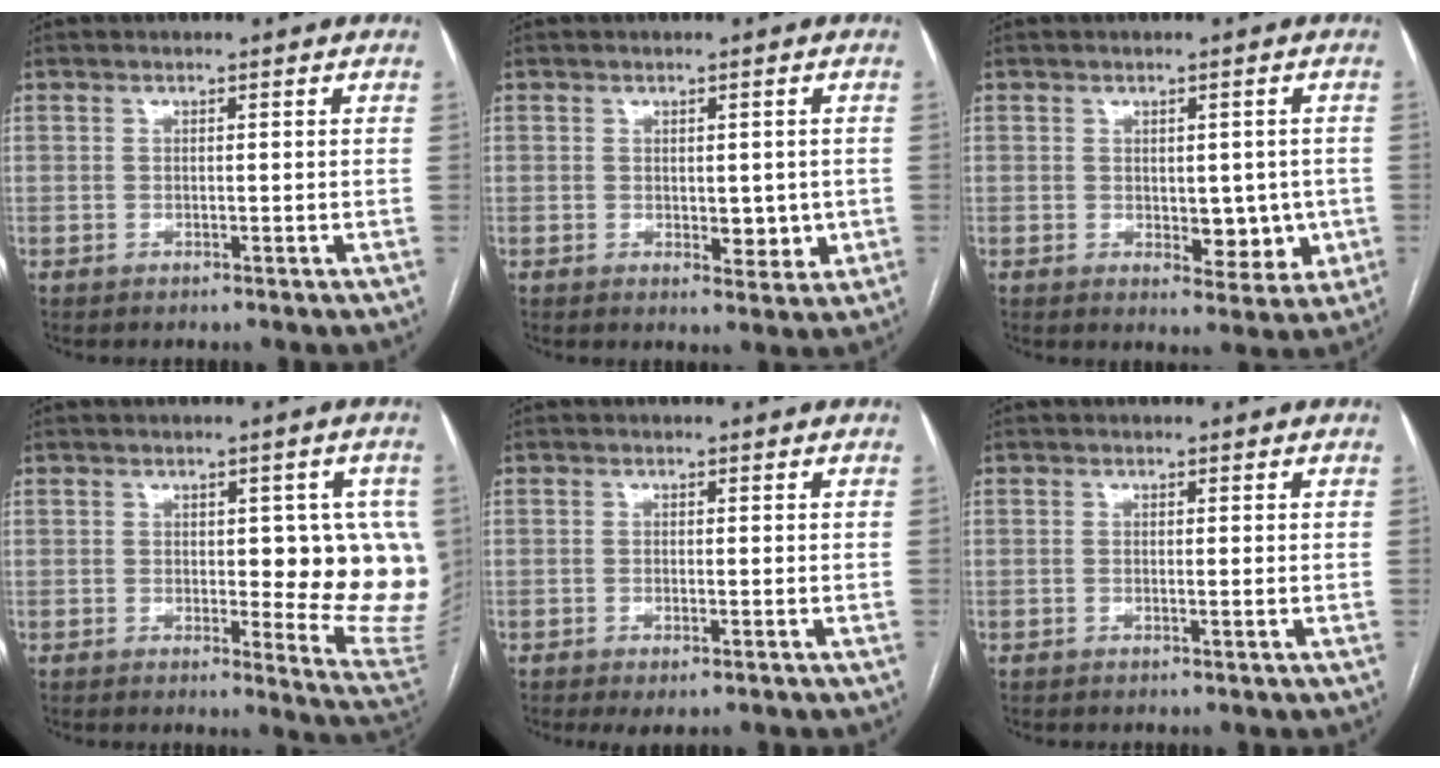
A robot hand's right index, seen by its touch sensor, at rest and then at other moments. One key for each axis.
{"total": 3.9, "fx": -0.2, "fy": 2.3, "fz": 3.1, "tx": -0.035, "ty": -0.004, "tz": 0.008}
{"total": 6.1, "fx": -0.4, "fy": 3.5, "fz": 5.0, "tx": -0.053, "ty": 0.000, "tz": 0.009}
{"total": 13.0, "fx": 0.5, "fy": 4.3, "fz": 12.2, "tx": -0.122, "ty": 0.001, "tz": 0.009}
{"total": 2.4, "fx": -1.4, "fy": 0.6, "fz": 1.9, "tx": -0.029, "ty": -0.004, "tz": -0.017}
{"total": 0.0}